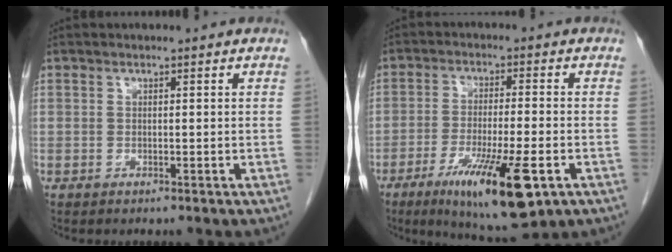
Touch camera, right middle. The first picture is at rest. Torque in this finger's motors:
{"motor_torque": [1.11, -1.03, 0.21, 0.09]}